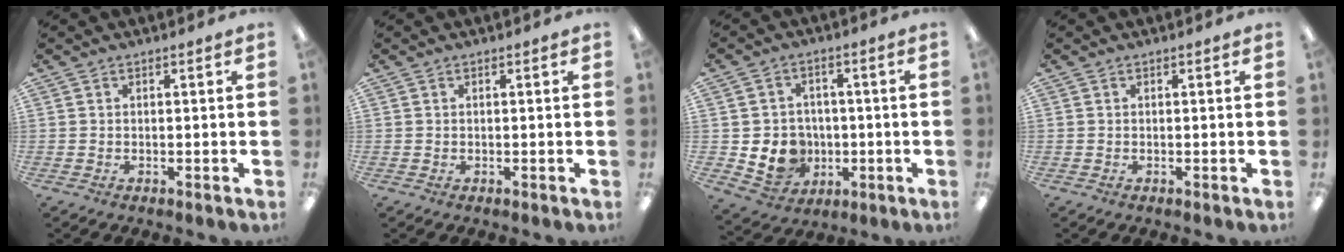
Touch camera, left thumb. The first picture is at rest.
{"total": 0.0}
{"total": 9.1, "force": [-1.6, 8.5, 3.0], "torque": [-0.075, 0.013, -0.020]}
{"total": 0.0}